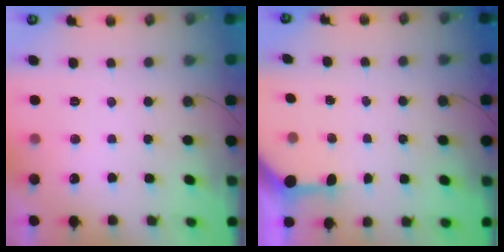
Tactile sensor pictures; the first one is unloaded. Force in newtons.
{"total": 3.4, "press": 3.4, "slide": 0.4}